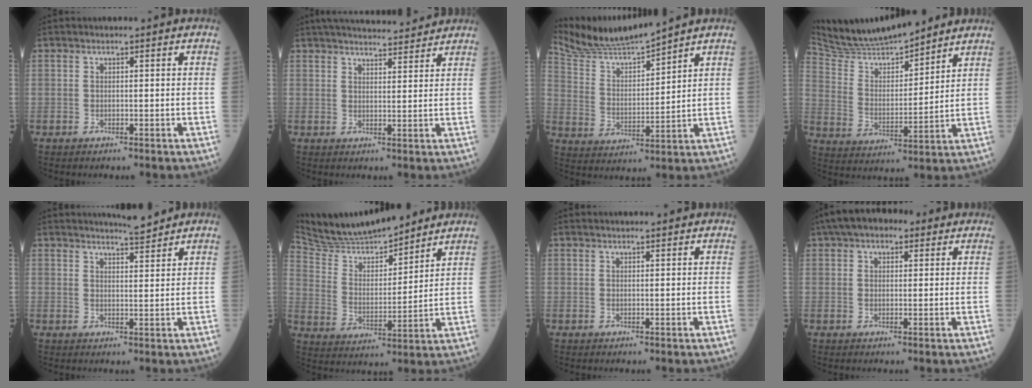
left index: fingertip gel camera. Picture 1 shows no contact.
{"total": 13.7, "force": [12.8, 2.0, 4.6], "torque": [-0.066, 0.023, 0.178]}
{"total": 9.5, "force": [9.2, -1.2, 1.7], "torque": [-0.054, 0.000, 0.194]}
{"total": 13.7, "force": [12.9, 1.6, 4.6], "torque": [-0.090, 0.008, 0.236]}
{"total": 4.3, "force": [4.2, -0.1, 0.8], "torque": [-0.021, -0.006, 0.065]}
{"total": 15.2, "force": [14.1, 2.3, 5.2], "torque": [-0.096, 0.006, 0.249]}
{"total": 4.3, "force": [4.1, 0.5, 0.9], "torque": [-0.012, 0.024, 0.053]}
{"total": 7.9, "force": [5.5, 3.7, 4.4], "torque": [-0.071, 0.044, 0.086]}